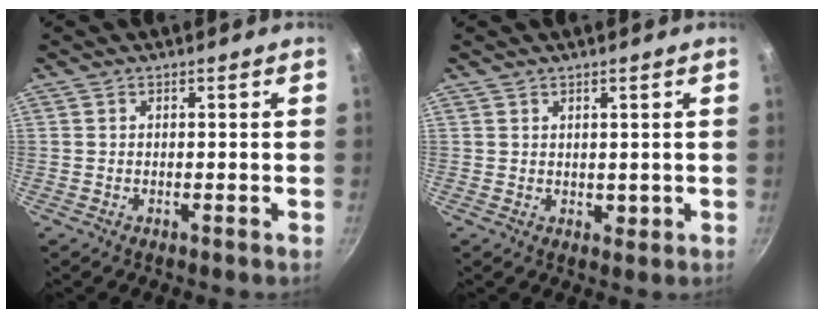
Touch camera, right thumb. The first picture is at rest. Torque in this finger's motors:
{"motor_torque": [-0.64, 0.02, 0.08, 0.38, -0.02]}